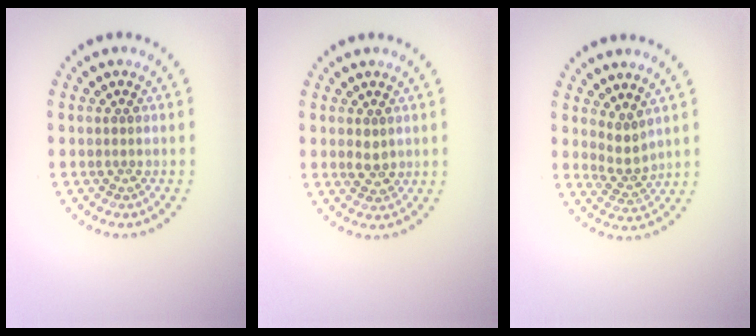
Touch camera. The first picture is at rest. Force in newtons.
{"total": 1.4, "press": 1.4, "slide": 0.2}
{"total": 2.2, "press": 1.6, "slide": 1.4}